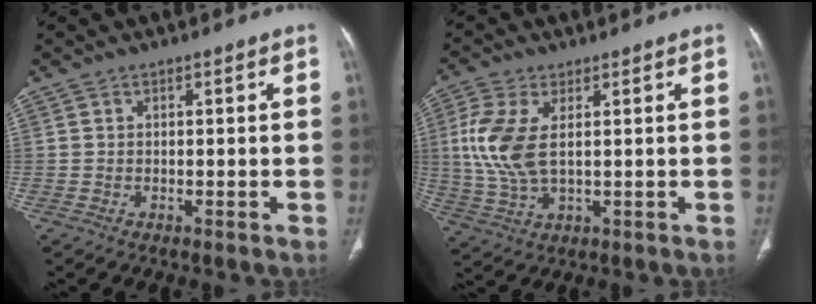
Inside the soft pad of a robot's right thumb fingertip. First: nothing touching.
{"total": 9.9, "force": [1.8, 4.9, 8.4], "torque": [-0.204, -0.004, 0.042]}